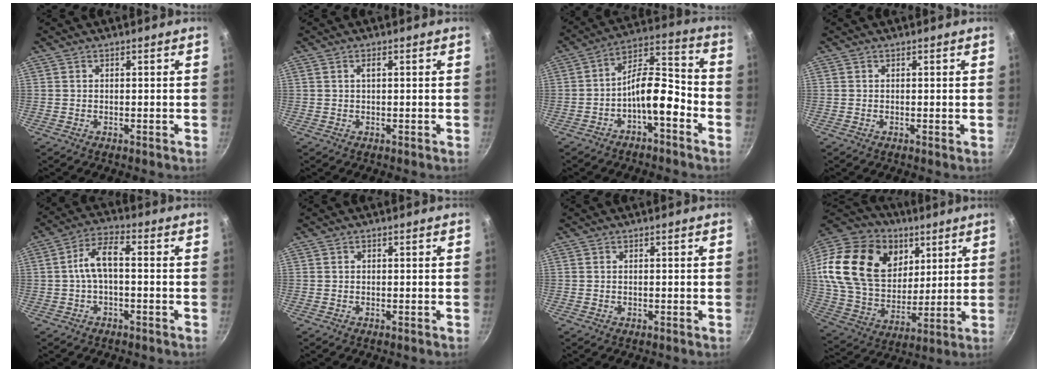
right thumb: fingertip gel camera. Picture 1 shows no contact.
{"total": 0.9, "force": [0.2, 0.3, 0.9], "torque": [-0.015, 0.003, 0.004]}
{"total": 10.4, "force": [-4.6, 4.1, 8.3], "torque": [-0.121, 0.065, -0.081]}
{"total": 0.0}
{"total": 6.7, "force": [-0.7, 2.9, 6.0], "torque": [-0.113, 0.033, -0.019]}
{"total": 0.0}
{"total": 0.0}
{"total": 29.1, "force": [10.1, 20.8, 17.7], "torque": [-0.327, -0.010, 0.183]}